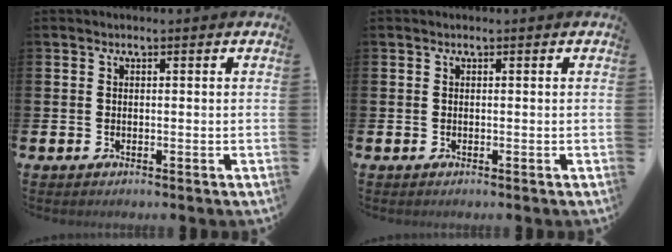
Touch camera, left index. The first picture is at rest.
{"total": 0.0}